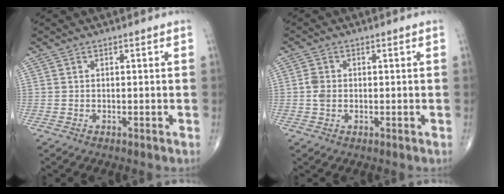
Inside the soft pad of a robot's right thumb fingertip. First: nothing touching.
{"total": 2.4, "force": [-0.2, 1.9, 1.5], "torque": [-0.025, 0.006, -0.005]}